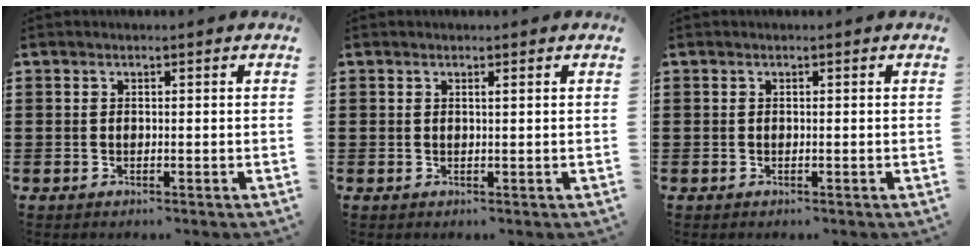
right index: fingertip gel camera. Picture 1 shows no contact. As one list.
[{"total": 0.6, "force": [0.3, 0.0, 0.5], "torque": [-0.009, -0.001, 0.006]}, {"total": 0.0}]